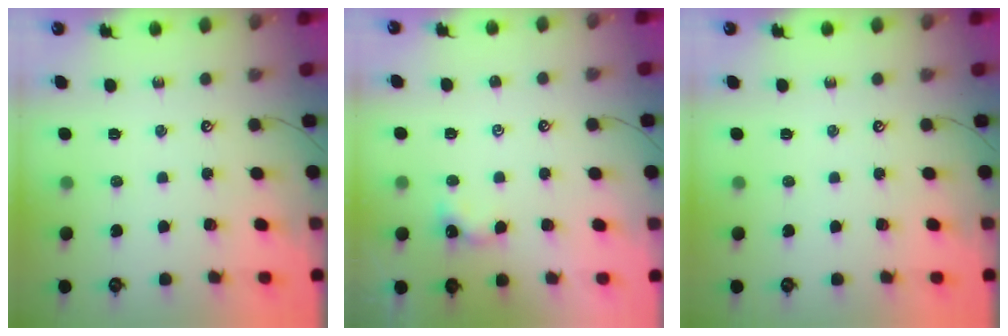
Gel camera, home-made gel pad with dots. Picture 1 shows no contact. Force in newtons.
{"total": 1.6, "press": 1.5, "slide": 0.5}
{"total": 0.0}